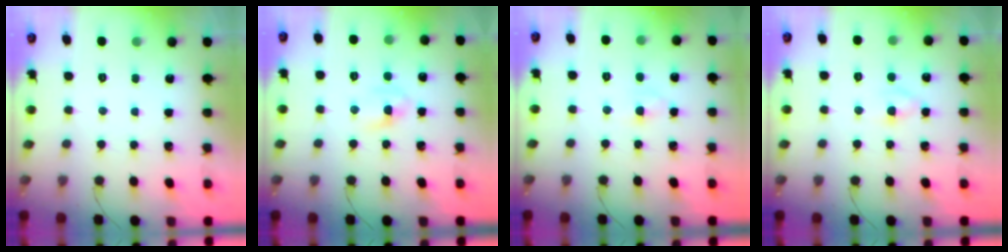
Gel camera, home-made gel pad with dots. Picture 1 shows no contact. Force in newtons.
{"total": 3.5, "press": 3.3, "slide": 1.2}
{"total": 2.9, "press": 2.7, "slide": 0.9}
{"total": 3.3, "press": 3.0, "slide": 1.3}